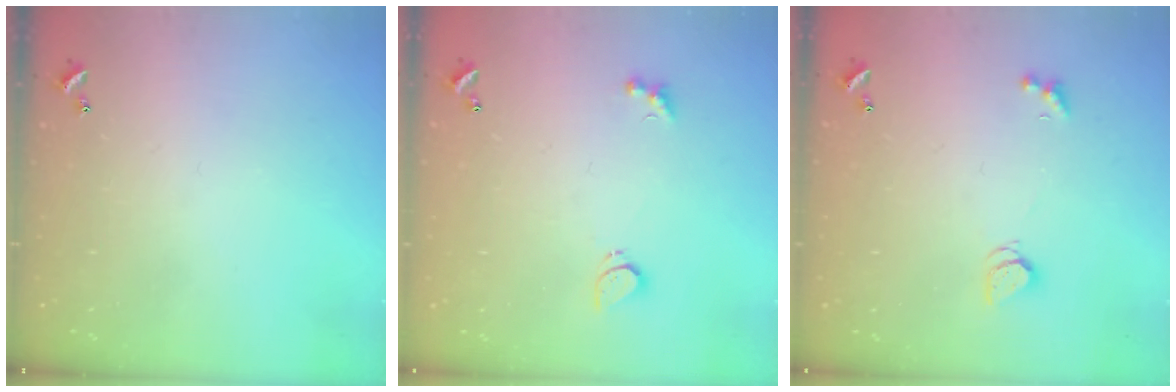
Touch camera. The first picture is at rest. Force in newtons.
{"total": 2.2, "press": 2.1, "slide": 0.6}
{"total": 1.7, "press": 1.7, "slide": 0.4}